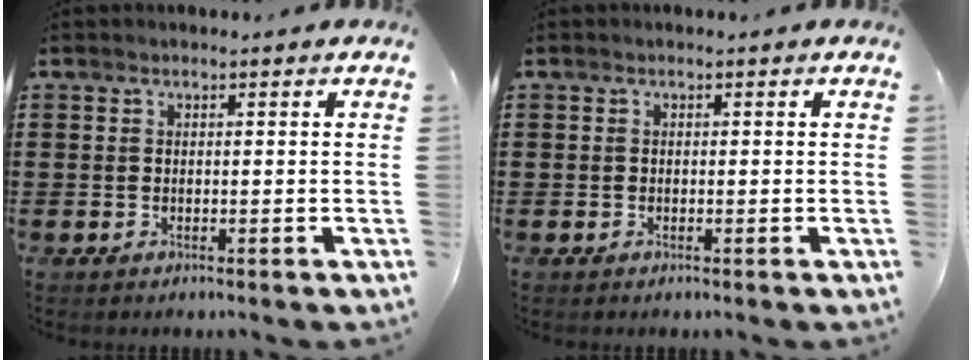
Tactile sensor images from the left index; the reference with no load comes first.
{"total": 0.0}